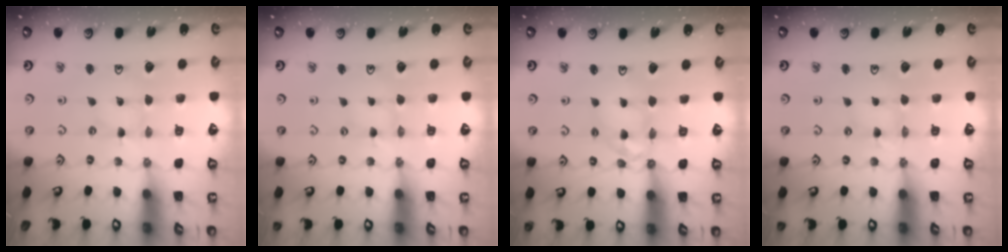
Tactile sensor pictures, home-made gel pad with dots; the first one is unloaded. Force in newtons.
{"total": 1.2, "press": 1.1, "slide": 0.2}
{"total": 9.8, "press": 9.7, "slide": 1.1}
{"total": 1.0, "press": 0.9, "slide": 0.2}